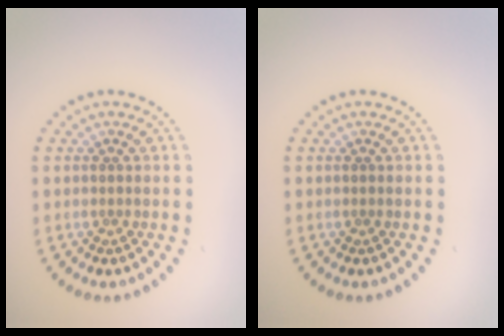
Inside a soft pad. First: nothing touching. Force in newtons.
{"total": 0.0}